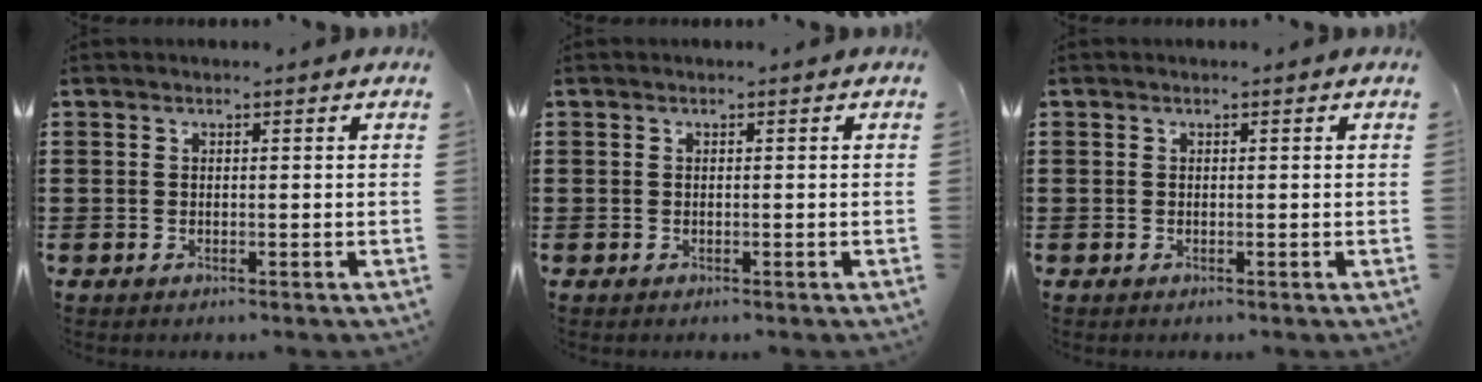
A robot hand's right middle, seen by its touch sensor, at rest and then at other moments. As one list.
[{"total": 0.0}, {"total": 0.0}]